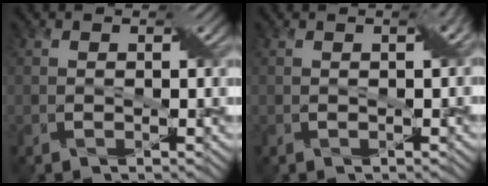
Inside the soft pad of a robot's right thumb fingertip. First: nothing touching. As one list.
[{"total": 1.5, "force": [0.4, 0.3, 1.4], "torque": [-0.018, 0.009, 0.006]}]